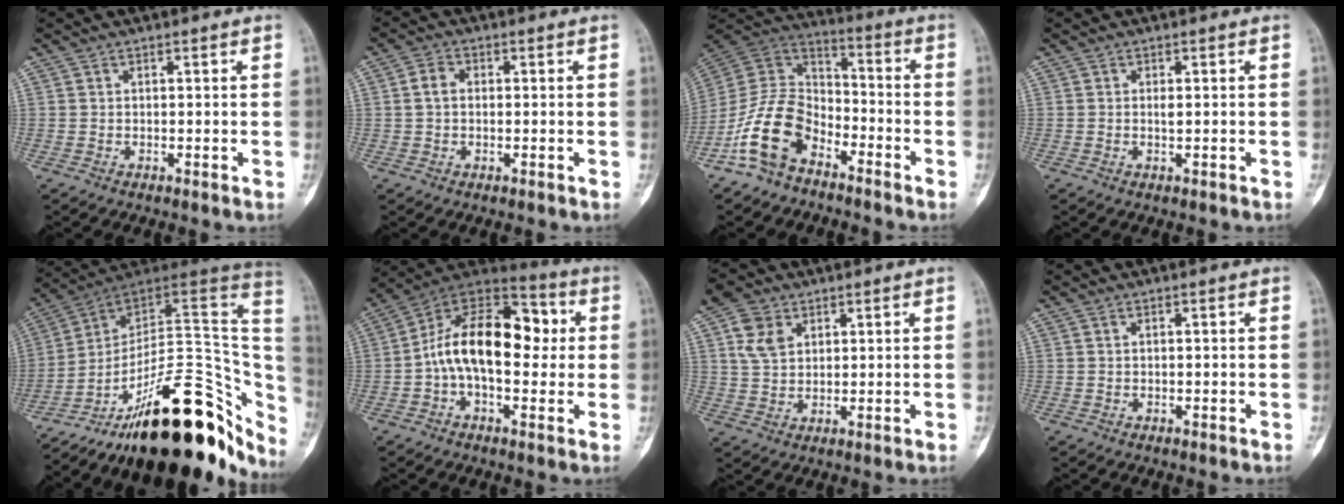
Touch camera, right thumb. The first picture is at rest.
{"total": 3.2, "force": [0.1, 2.3, 2.2], "torque": [-0.040, 0.007, -0.005]}
{"total": 14.4, "force": [-8.3, 8.7, 8.0], "torque": [-0.144, 0.073, -0.170]}
{"total": 0.8, "force": [0.0, 0.2, 0.8], "torque": [-0.014, -0.003, -0.002]}
{"total": 33.5, "force": [-15.3, 15.5, 25.5], "torque": [-0.235, 0.083, -0.218]}
{"total": 19.1, "force": [0.7, 11.0, 15.6], "torque": [-0.224, 0.042, 0.001]}
{"total": 6.7, "force": [2.9, 4.9, 3.5], "torque": [-0.052, -0.001, 0.057]}
{"total": 0.0}